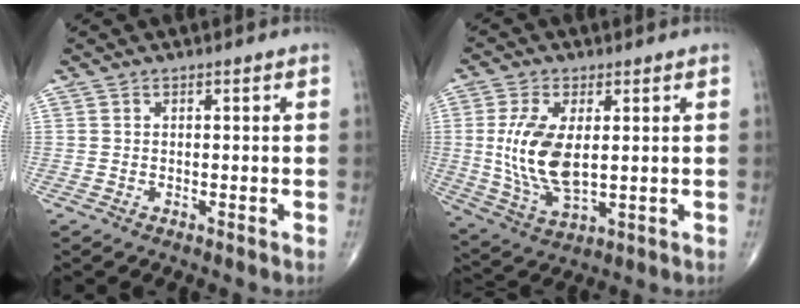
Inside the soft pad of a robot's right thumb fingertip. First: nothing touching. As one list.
[{"total": 12.7, "force": [1.2, 6.3, 10.9], "torque": [-0.222, -0.014, 0.033]}]